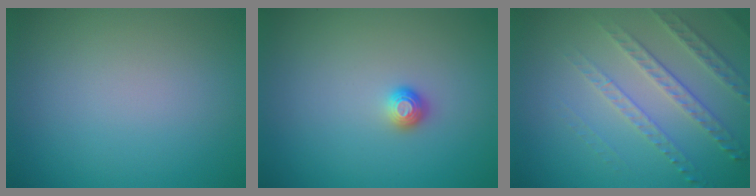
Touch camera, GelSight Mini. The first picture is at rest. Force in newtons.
{"total": 1.1, "press": 1.0, "slide": 0.4}
{"total": 3.7, "press": 3.1, "slide": 1.9}